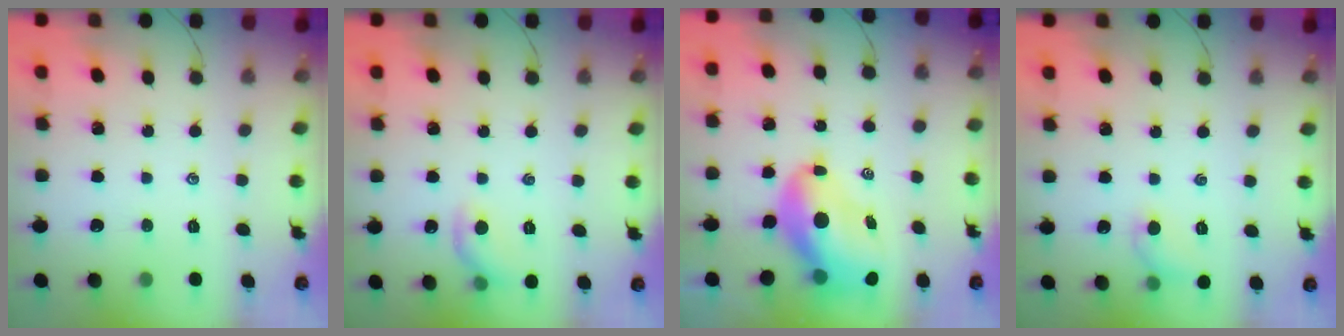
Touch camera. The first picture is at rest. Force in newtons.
{"total": 7.4, "press": 7.3, "slide": 1.0}
{"total": 11.5, "press": 11.1, "slide": 3.1}
{"total": 6.5, "press": 6.4, "slide": 1.2}